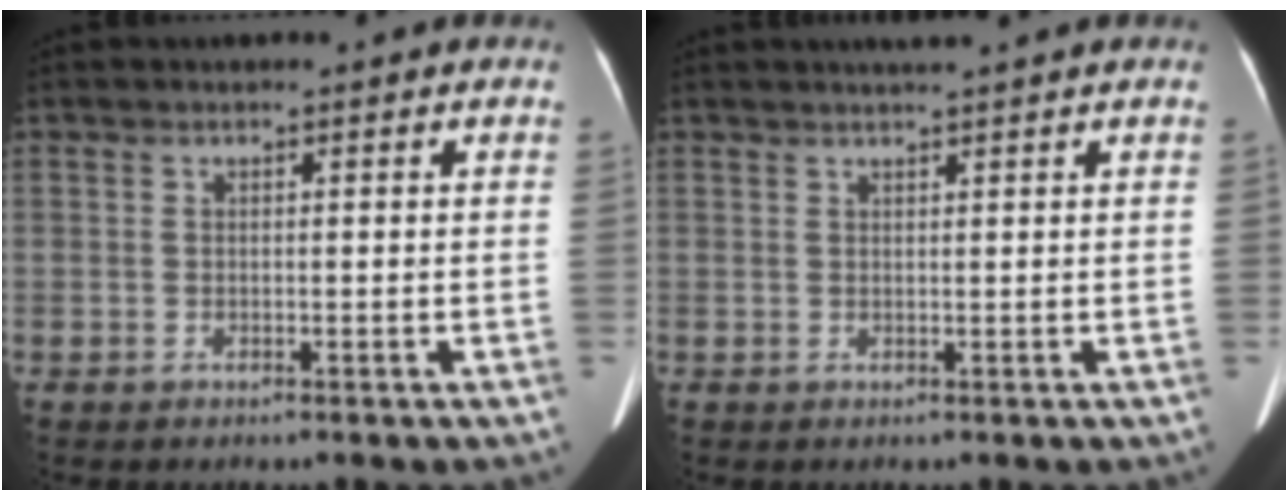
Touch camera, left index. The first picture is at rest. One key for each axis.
{"total": 2.5, "fx": 2.2, "fy": -0.4, "fz": 1.1, "tx": -0.013, "ty": 0.014, "tz": 0.036}